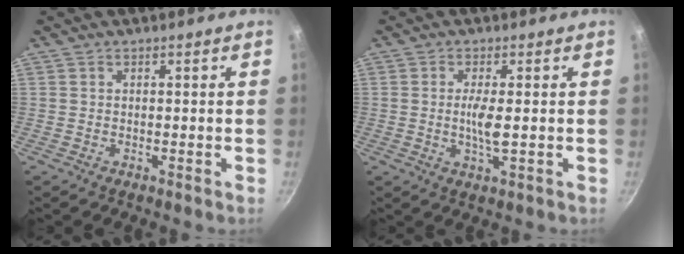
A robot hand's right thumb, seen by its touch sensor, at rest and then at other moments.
{"total": 4.3, "force": [0.0, 0.9, 4.2], "torque": [-0.090, -0.006, -0.001]}